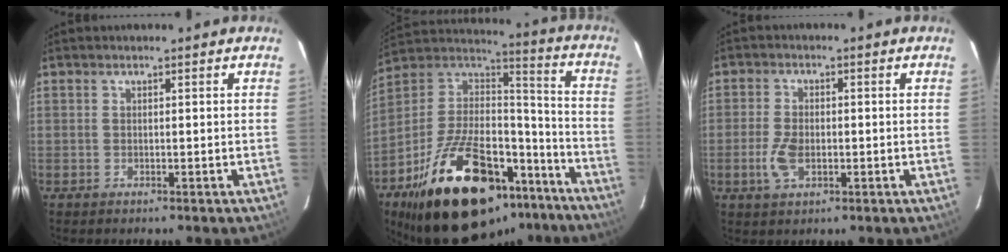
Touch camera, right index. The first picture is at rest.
{"total": 34.0, "force": [-21.8, 15.9, 20.6], "torque": [-0.372, 0.023, -0.315]}
{"total": 5.1, "force": [-2.0, 2.3, 4.1], "torque": [-0.098, -0.001, -0.039]}